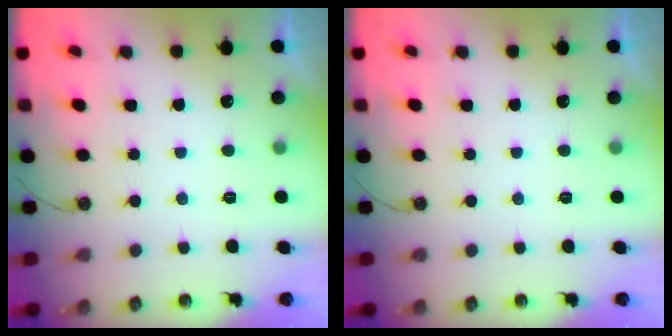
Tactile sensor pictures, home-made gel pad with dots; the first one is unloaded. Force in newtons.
{"total": 0.0}